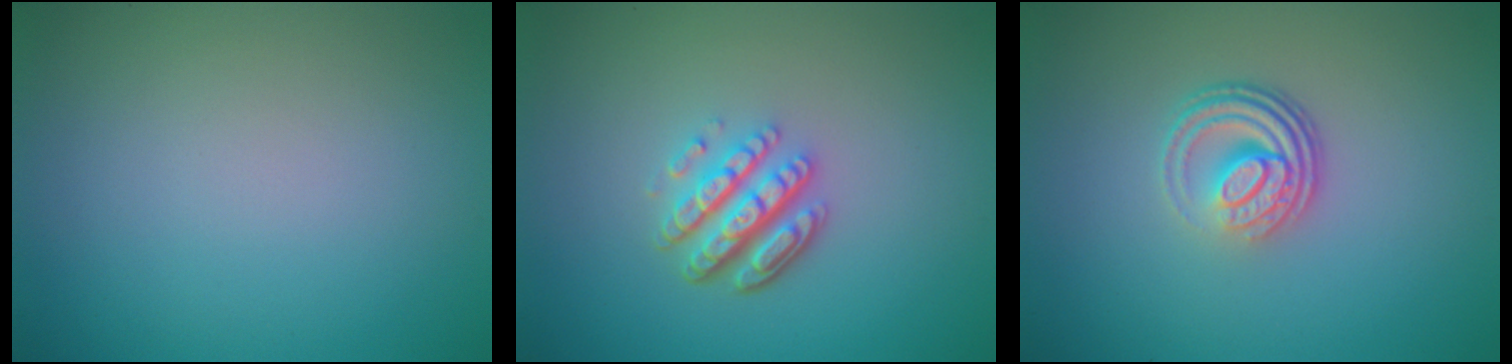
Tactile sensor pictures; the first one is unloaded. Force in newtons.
{"total": 4.4, "press": 3.3, "slide": 2.9}
{"total": 4.1, "press": 2.7, "slide": 3.1}